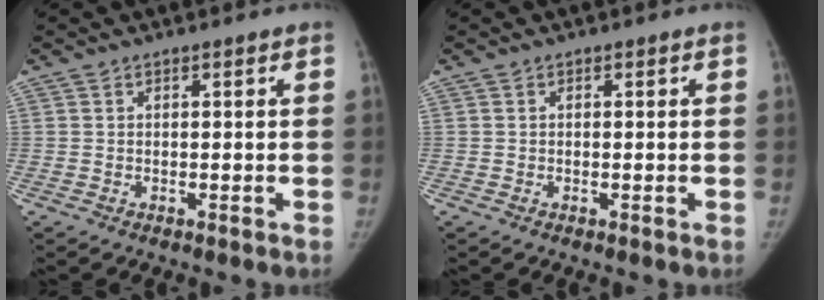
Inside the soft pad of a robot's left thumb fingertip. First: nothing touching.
{"total": 0.0}